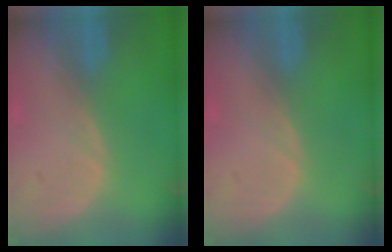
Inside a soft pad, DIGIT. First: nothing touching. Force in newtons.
{"total": 0.0}